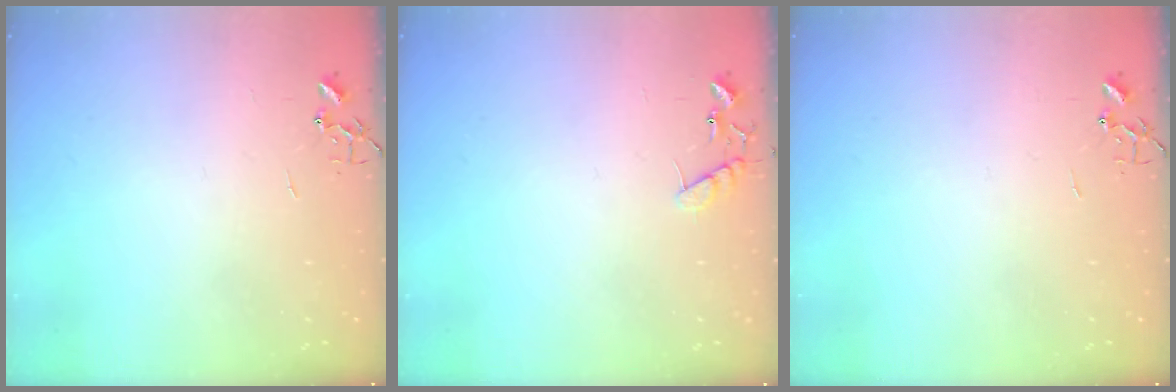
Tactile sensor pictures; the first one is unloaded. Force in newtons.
{"total": 8.8, "press": 8.8, "slide": 0.4}
{"total": 0.0}